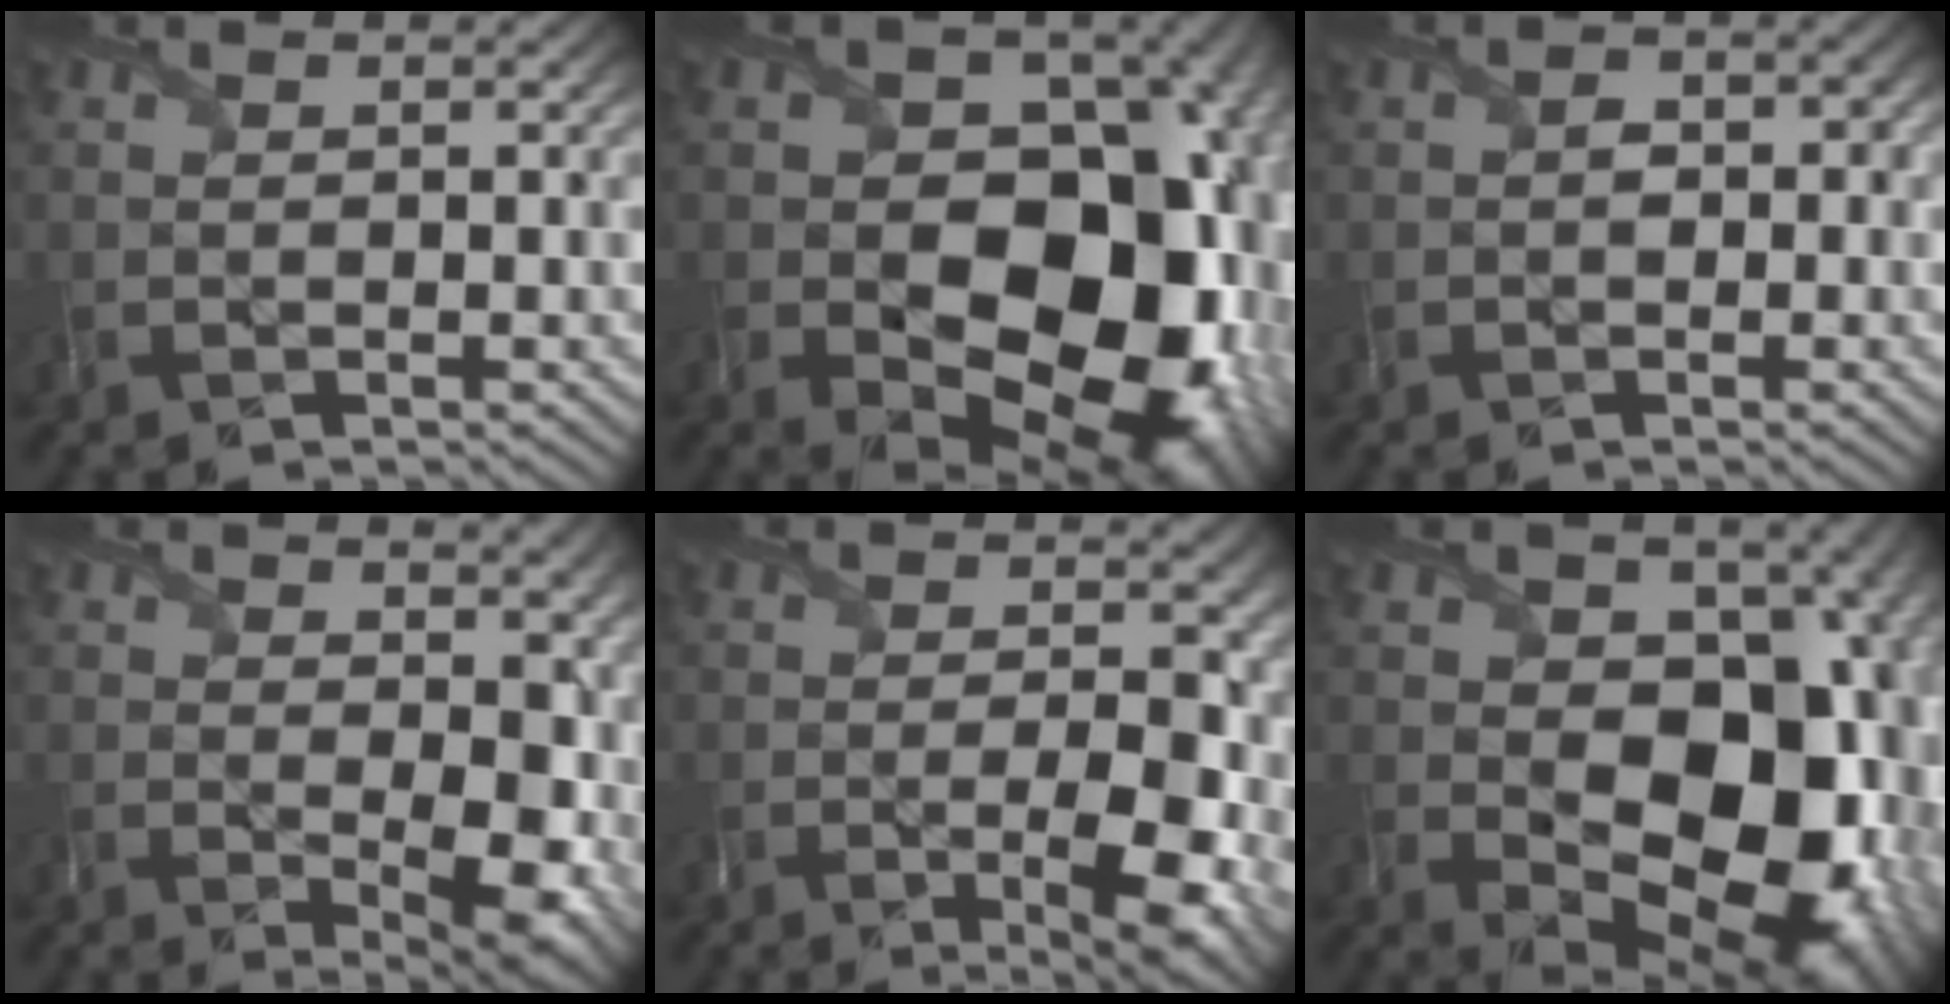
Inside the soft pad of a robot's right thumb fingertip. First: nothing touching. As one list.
[{"total": 20.2, "force": [-1.7, 14.3, 14.1], "torque": [-0.153, -0.043, -0.013]}, {"total": 1.8, "force": [-0.3, 1.3, 1.2], "torque": [-0.022, -0.003, -0.009]}, {"total": 11.8, "force": [0.0, 6.7, 9.7], "torque": [-0.140, -0.029, 0.020]}, {"total": 9.6, "force": [-2.9, 3.8, 8.3], "torque": [-0.100, -0.006, -0.042]}, {"total": 18.2, "force": [-0.8, 12.8, 13.0], "torque": [-0.143, -0.040, 0.016]}]